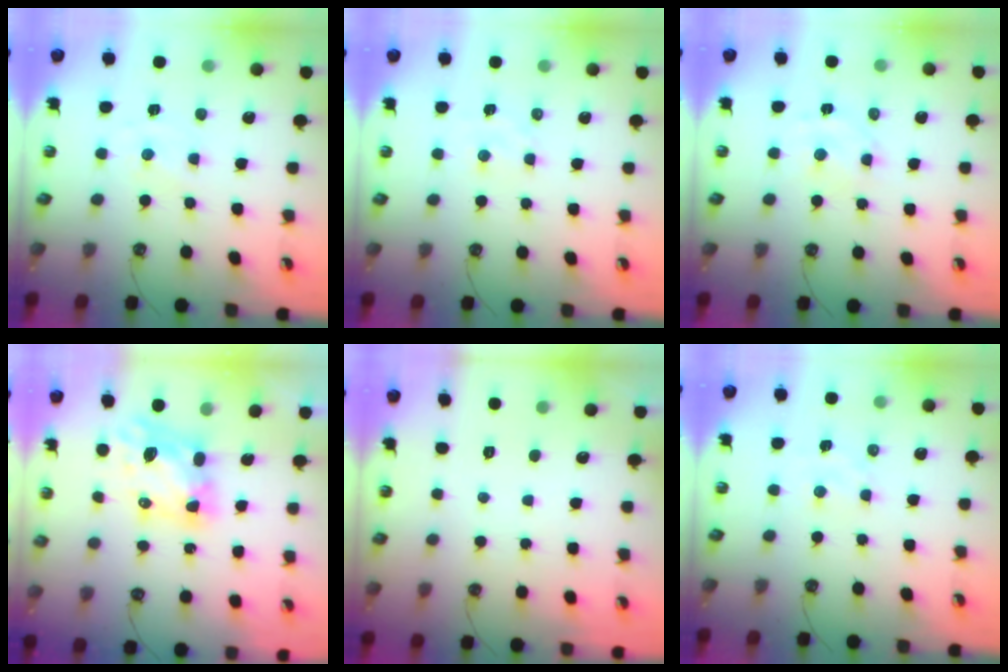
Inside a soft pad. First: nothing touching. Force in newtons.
{"total": 2.1, "press": 2.0, "slide": 0.5}
{"total": 4.7, "press": 4.6, "slide": 0.7}
{"total": 6.7, "press": 6.7, "slide": 0.5}
{"total": 0.0}
{"total": 2.1, "press": 2.0, "slide": 0.5}